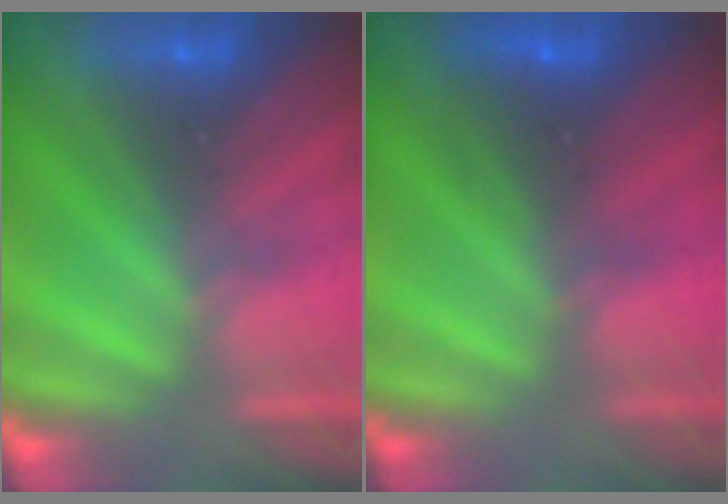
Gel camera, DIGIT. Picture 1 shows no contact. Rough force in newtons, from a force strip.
{"total": 2.4}